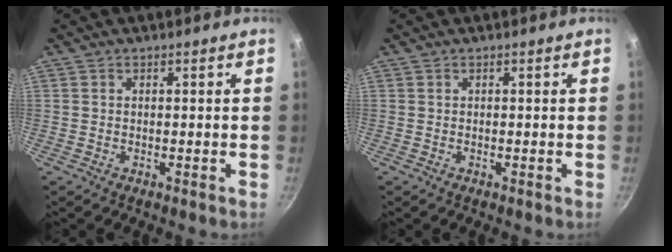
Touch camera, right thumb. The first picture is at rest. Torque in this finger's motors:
{"motor_torque": [0.06, 0.06, -0.01, 0.00, 0.02]}